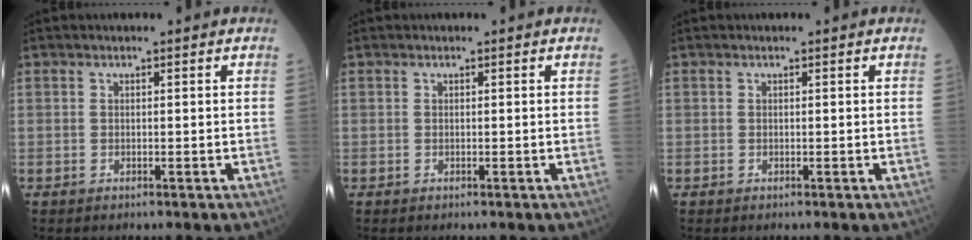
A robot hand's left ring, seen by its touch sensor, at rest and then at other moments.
{"total": 0.0}
{"total": 0.0}